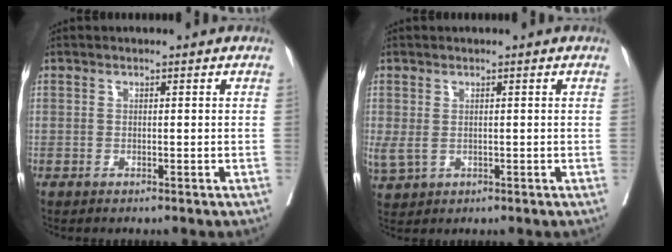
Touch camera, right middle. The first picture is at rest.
{"total": 2.8, "force": [0.0, 1.8, 2.2], "torque": [-0.060, -0.005, 0.010]}